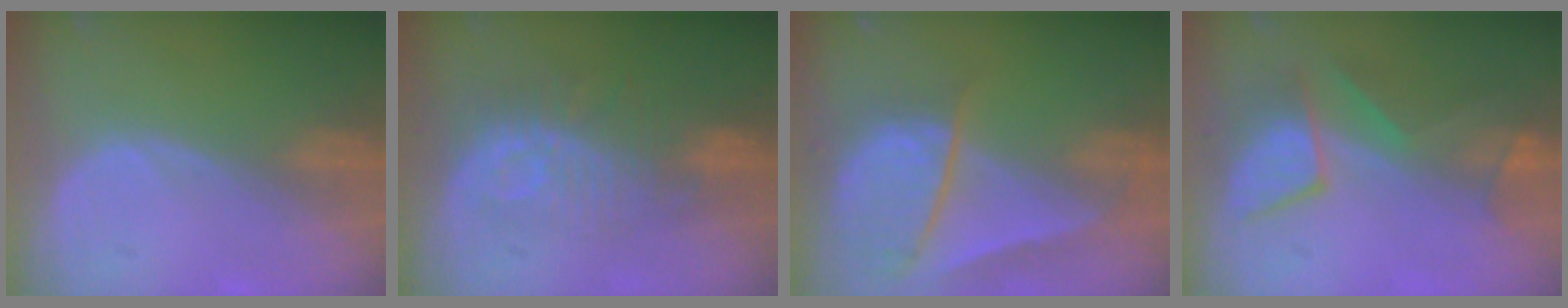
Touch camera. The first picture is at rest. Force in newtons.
{"total": 9.8, "press": 8.8, "slide": 4.2}
{"total": 9.5, "press": 8.2, "slide": 4.8}
{"total": 7.8, "press": 7.7, "slide": 1.2}